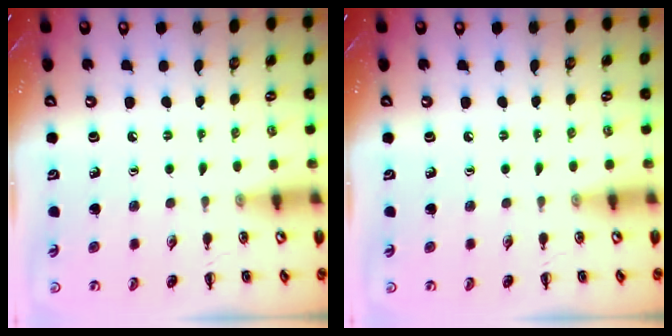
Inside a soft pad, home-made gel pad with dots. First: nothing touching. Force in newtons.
{"total": 0.0}